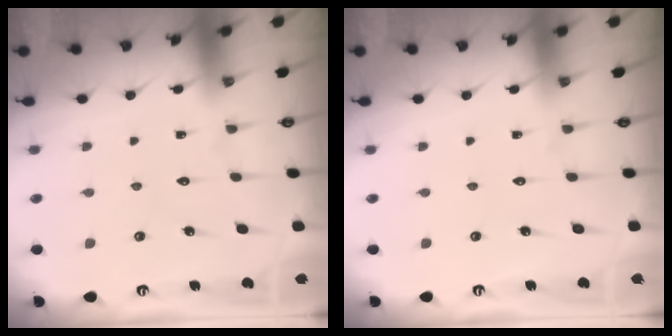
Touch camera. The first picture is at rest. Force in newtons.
{"total": 0.0}